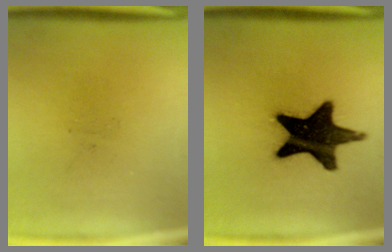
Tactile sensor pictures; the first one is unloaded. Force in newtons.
{"total": 18.6}